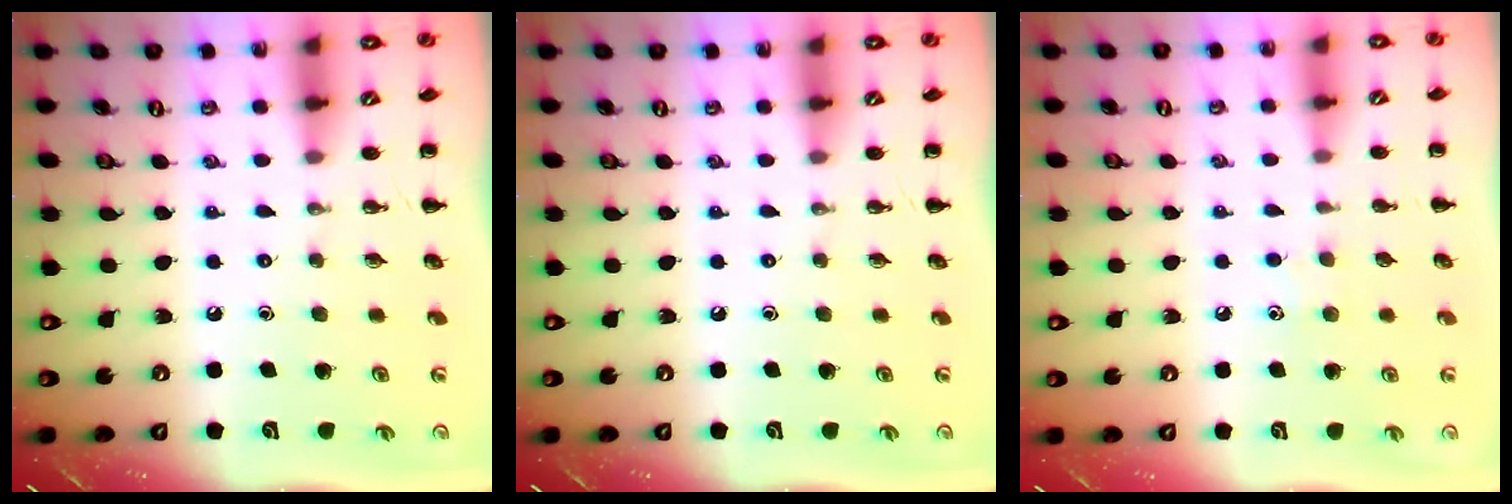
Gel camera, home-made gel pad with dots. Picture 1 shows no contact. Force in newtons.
{"total": 0.0}
{"total": 4.3, "press": 4.1, "slide": 1.3}